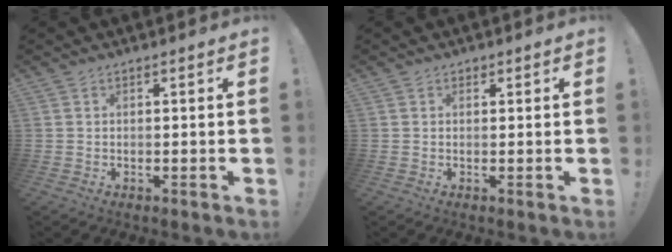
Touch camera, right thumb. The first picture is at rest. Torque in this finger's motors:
{"motor_torque": [-0.26, 0.40, 0.06, 0.02, -0.02]}